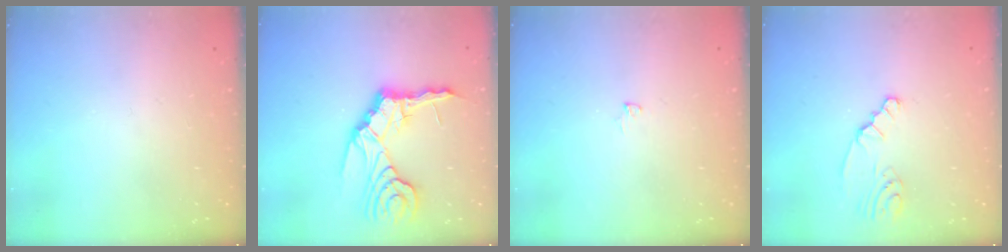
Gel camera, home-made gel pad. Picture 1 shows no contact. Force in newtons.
{"total": 14.1, "press": 14.0, "slide": 1.6}
{"total": 5.8, "press": 5.2, "slide": 2.6}
{"total": 0.9, "press": 0.9, "slide": 0.2}